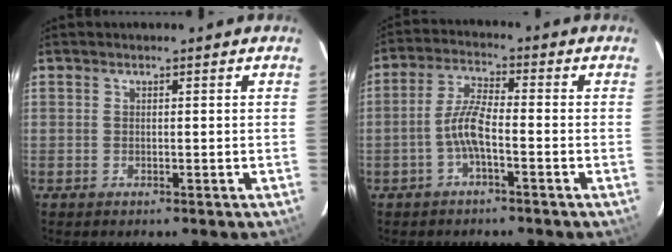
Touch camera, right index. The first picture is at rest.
{"total": 5.3, "force": [-2.2, 1.0, 4.7], "torque": [-0.102, 0.012, -0.044]}